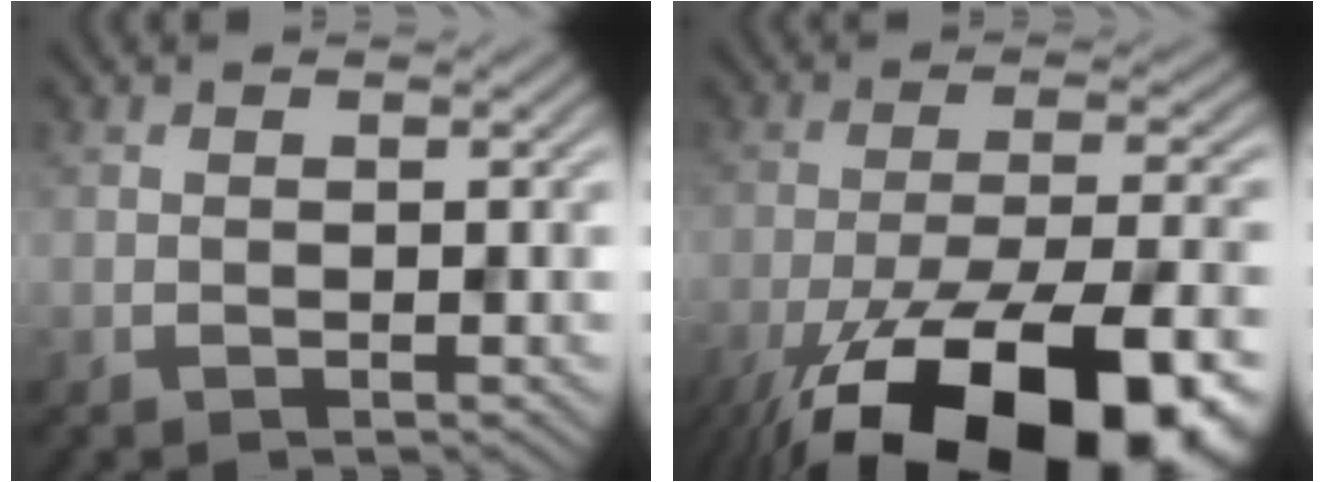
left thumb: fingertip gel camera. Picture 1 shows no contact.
{"total": 20.2, "force": [-13.3, 7.3, 13.4], "torque": [-0.206, -0.051, -0.192]}